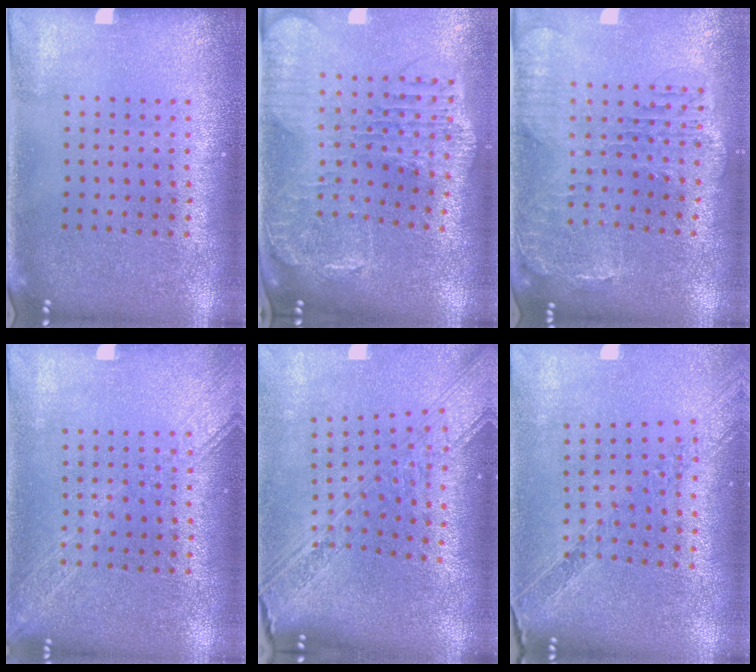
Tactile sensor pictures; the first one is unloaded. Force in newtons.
{"total": 2.2, "press": 2.0, "slide": 1.0}
{"total": 1.5, "press": 1.4, "slide": 0.4}
{"total": 1.6, "press": 1.6, "slide": 0.3}
{"total": 3.5, "press": 2.6, "slide": 2.4}
{"total": 1.1, "press": 1.1, "slide": 0.1}